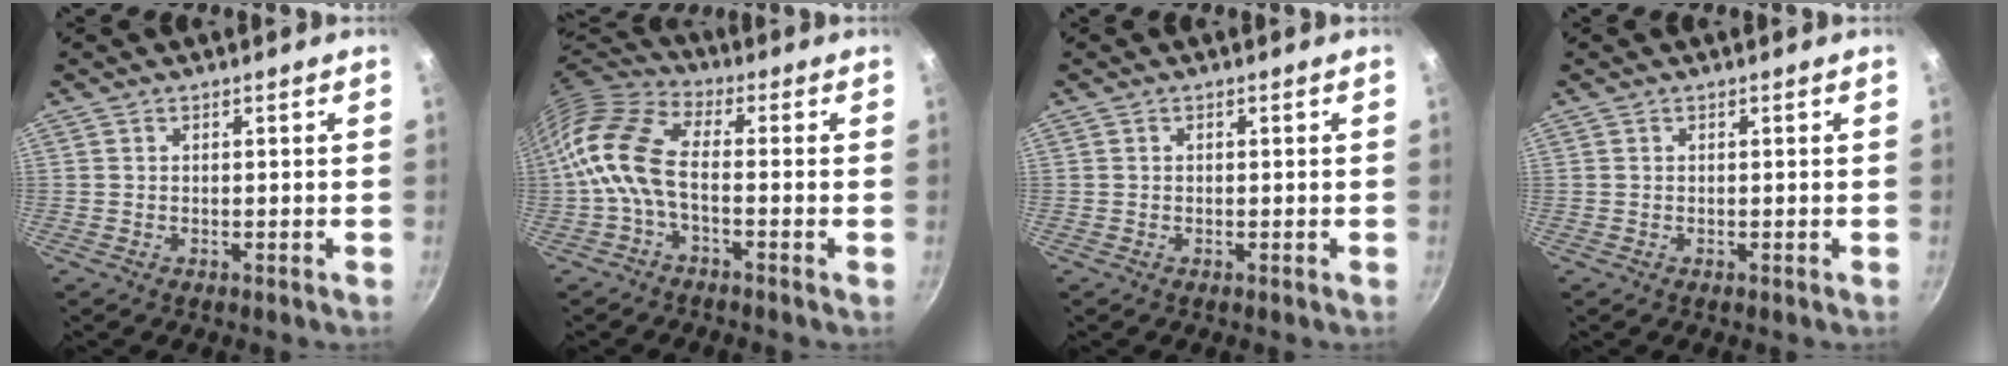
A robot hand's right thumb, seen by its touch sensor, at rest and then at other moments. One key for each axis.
{"total": 10.8, "fx": -2.2, "fy": 5.3, "fz": 9.2, "tx": -0.193, "ty": 0.033, "tz": -0.065}
{"total": 0.0}
{"total": 0.0}